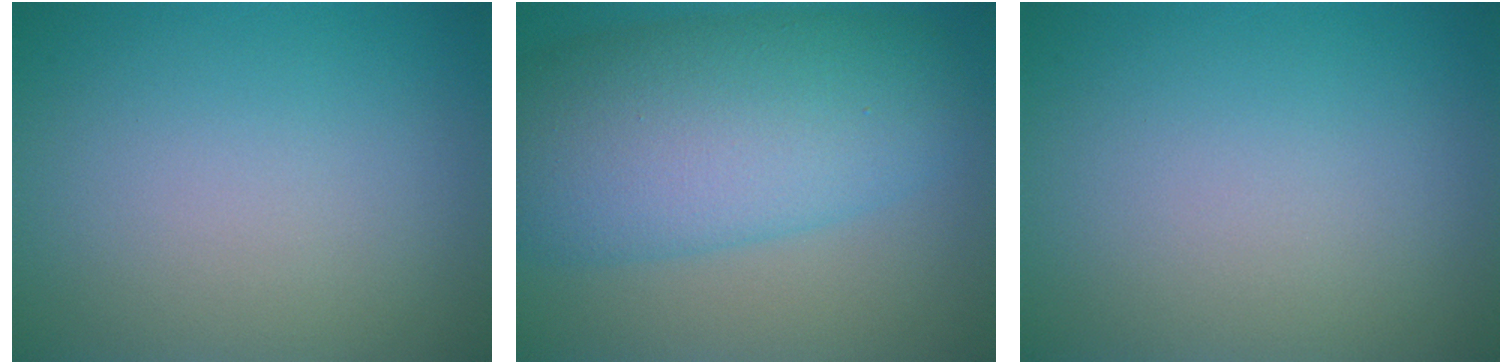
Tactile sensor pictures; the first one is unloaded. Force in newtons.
{"total": 10.4, "press": 10.4, "slide": 0.2}
{"total": 0.0}